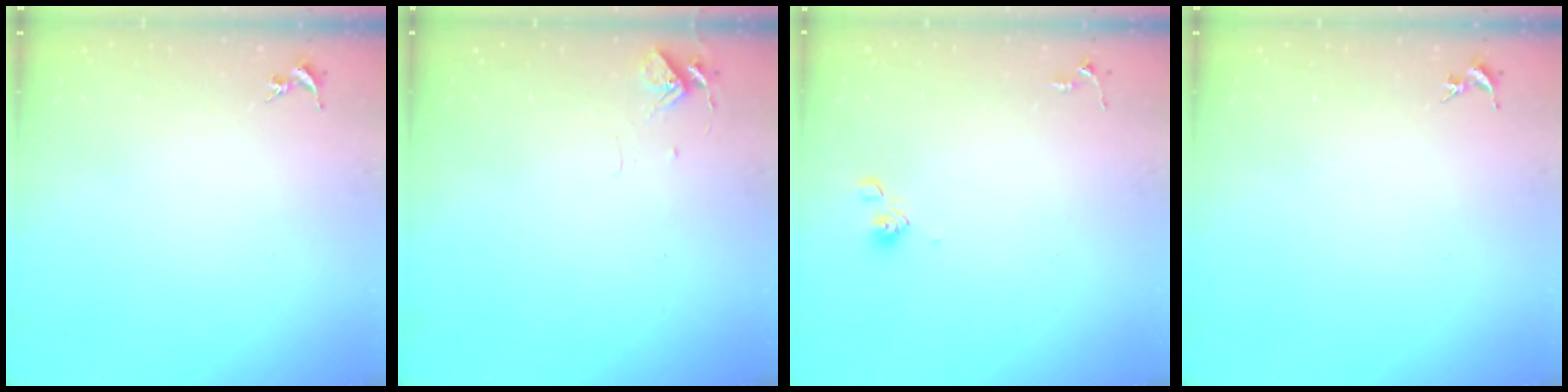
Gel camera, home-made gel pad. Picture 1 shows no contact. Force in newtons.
{"total": 6.2, "press": 6.2, "slide": 0.5}
{"total": 5.7, "press": 5.3, "slide": 2.1}
{"total": 0.0}